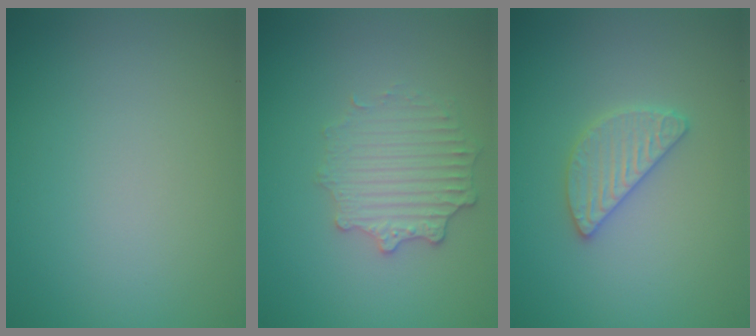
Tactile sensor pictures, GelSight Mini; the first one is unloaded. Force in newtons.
{"total": 2.7, "press": 2.6, "slide": 0.8}
{"total": 2.6, "press": 2.6, "slide": 0.3}